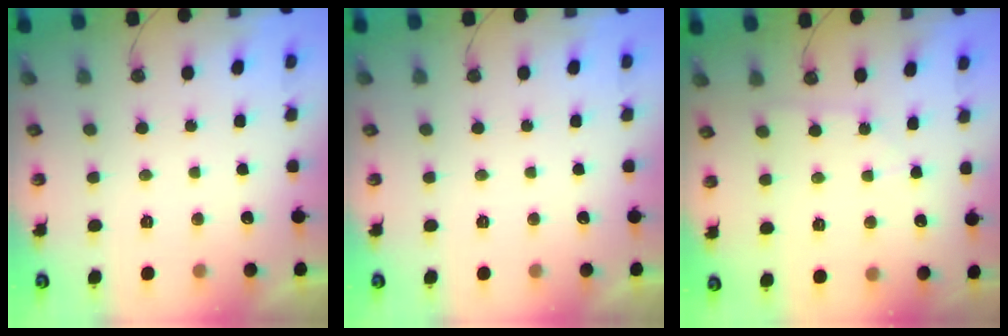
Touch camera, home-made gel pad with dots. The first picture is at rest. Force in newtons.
{"total": 0.0}
{"total": 3.9, "press": 3.9, "slide": 0.5}